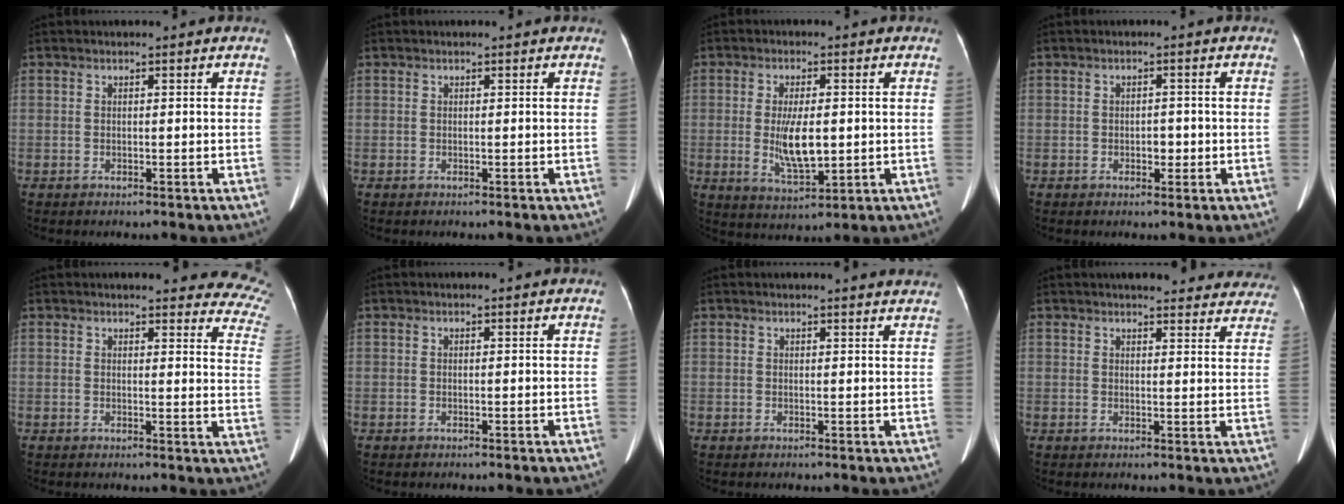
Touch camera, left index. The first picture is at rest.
{"total": 0.0}
{"total": 7.4, "force": [-0.3, 2.4, 7.0], "torque": [-0.137, -0.012, 0.001]}
{"total": 1.9, "force": [-0.6, 1.1, 1.4], "torque": [-0.021, 0.003, -0.004]}
{"total": 16.5, "force": [14.9, 3.4, 6.1], "torque": [-0.034, -0.053, 0.133]}
{"total": 0.0}
{"total": 5.4, "force": [5.2, 0.5, 1.3], "torque": [-0.010, 0.001, 0.039]}
{"total": 18.6, "force": [17.1, 4.3, 5.9], "torque": [-0.051, -0.017, 0.184]}